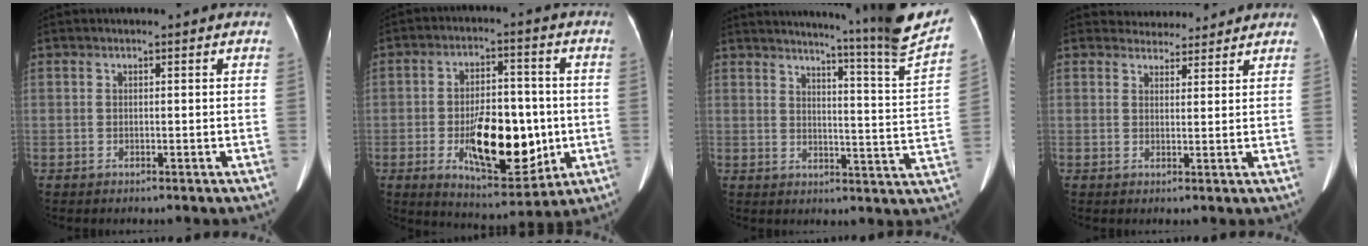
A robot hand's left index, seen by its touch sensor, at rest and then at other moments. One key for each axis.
{"total": 14.2, "fx": -2.9, "fy": 6.1, "fz": 12.5, "tx": -0.204, "ty": -0.006, "tz": -0.035}
{"total": 17.3, "fx": 15.2, "fy": -2.9, "fz": 7.6, "tx": -0.118, "ty": -0.086, "tz": 0.182}
{"total": 5.3, "fx": 5.0, "fy": 1.7, "fz": 0.1, "tx": 0.002, "ty": 0.013, "tz": 0.063}